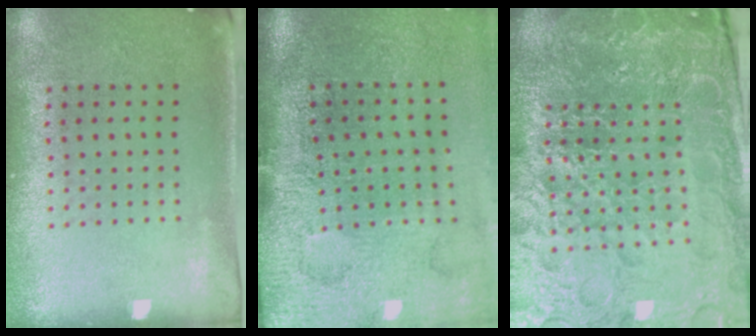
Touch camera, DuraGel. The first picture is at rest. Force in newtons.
{"total": 4.4, "press": 3.4, "slide": 2.8}
{"total": 6.8, "press": 6.0, "slide": 3.2}